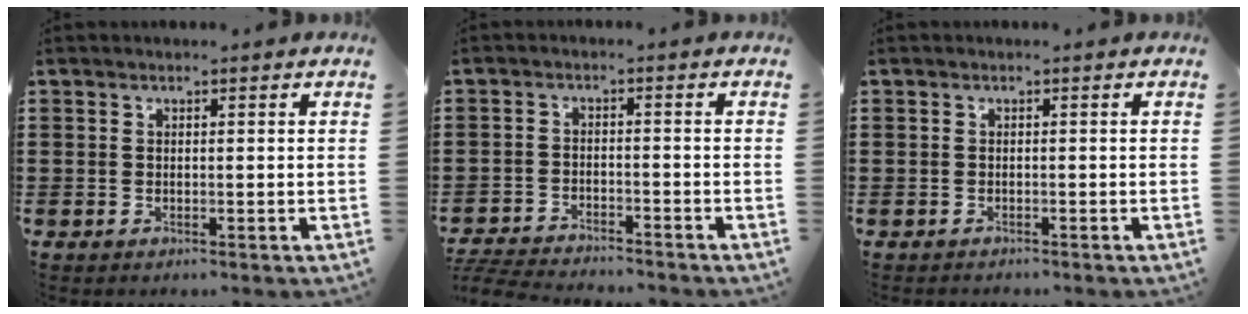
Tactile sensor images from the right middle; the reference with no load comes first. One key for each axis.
{"total": 4.1, "fx": -4.1, "fy": 0.2, "fz": 0.6, "tx": -0.026, "ty": -0.005, "tz": -0.088}
{"total": 0.6, "fx": -0.6, "fy": 0.2, "fz": -0.1, "tx": 0.002, "ty": 0.002, "tz": -0.013}